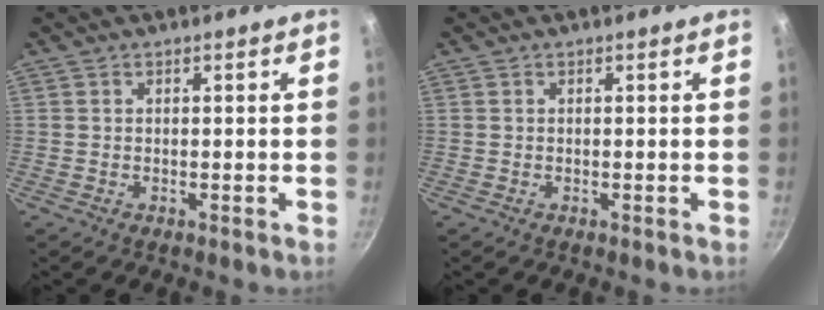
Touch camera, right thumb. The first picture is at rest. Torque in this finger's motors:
{"motor_torque": [0.00, 0.00, 0.00, 0.00, 0.00]}